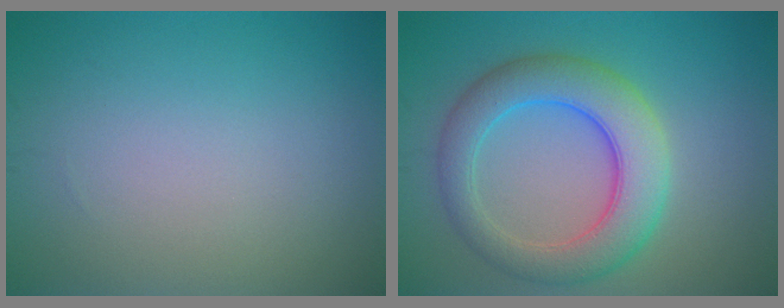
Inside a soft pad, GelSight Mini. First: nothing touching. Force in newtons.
{"total": 6.8, "press": 6.8, "slide": 0.2}